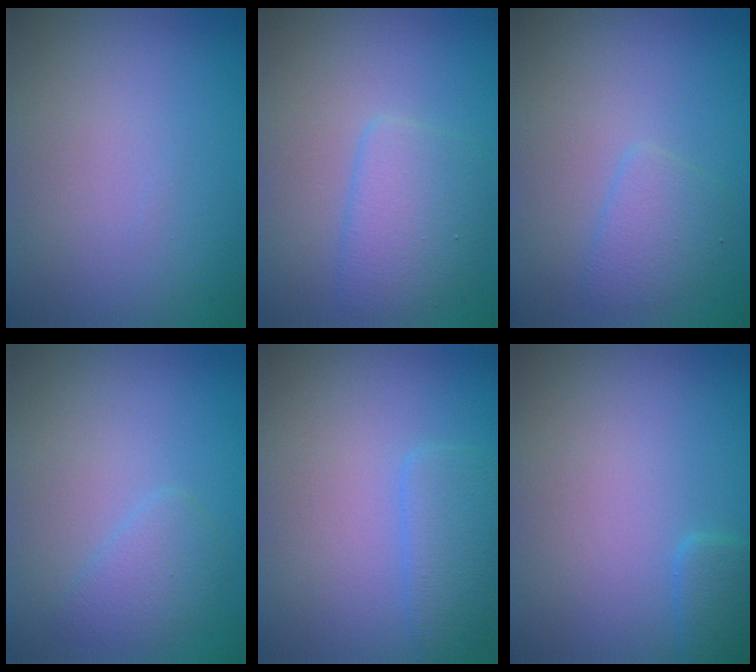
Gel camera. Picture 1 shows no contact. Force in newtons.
{"total": 3.2, "press": 3.2, "slide": 0.1}
{"total": 1.9, "press": 1.9, "slide": 0.0}
{"total": 1.8, "press": 1.8, "slide": 0.1}
{"total": 2.3, "press": 2.3, "slide": 0.2}
{"total": 1.4, "press": 1.4, "slide": 0.1}